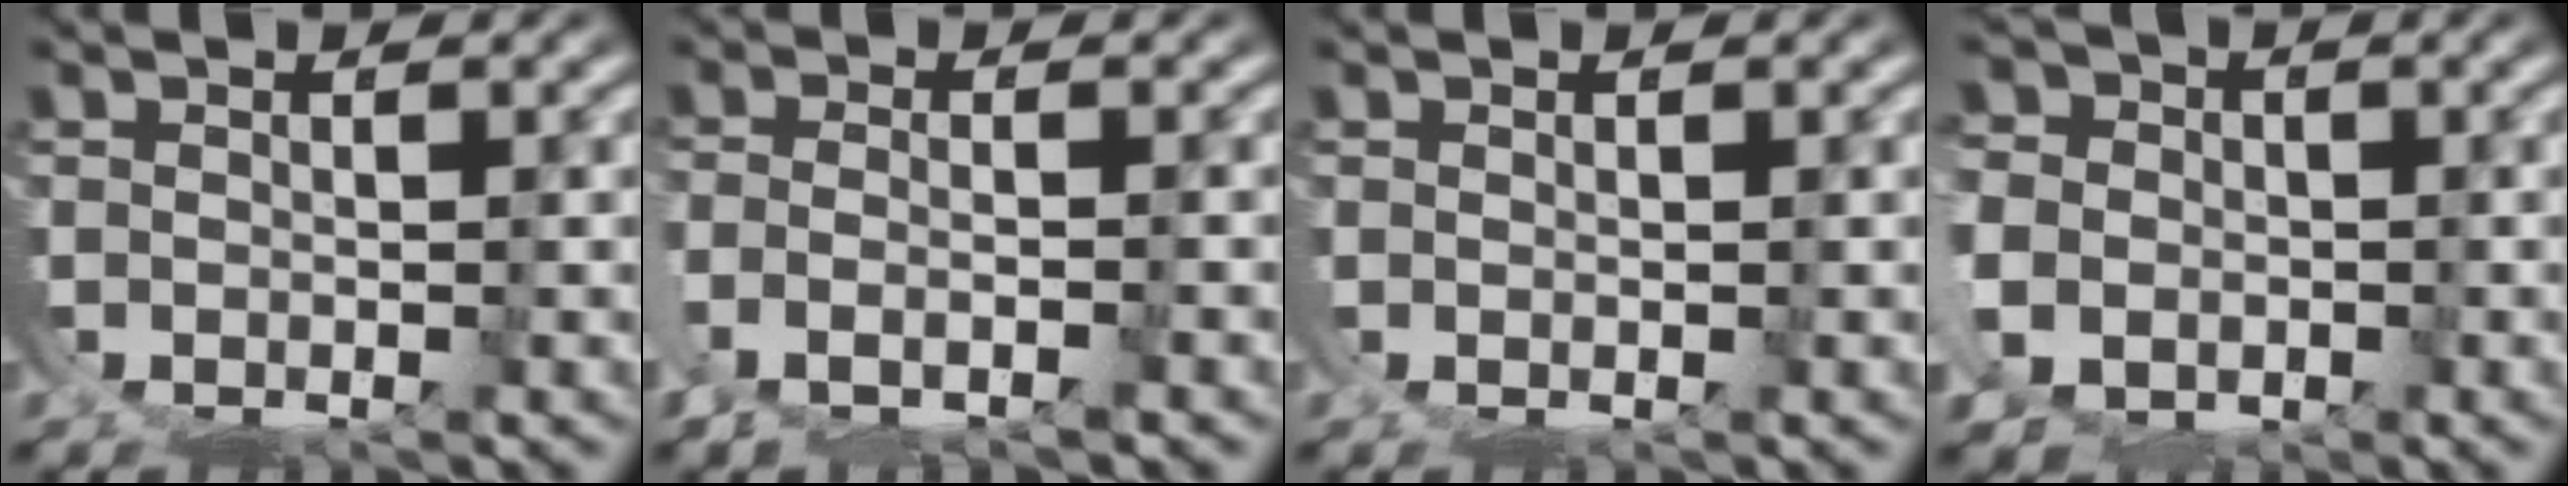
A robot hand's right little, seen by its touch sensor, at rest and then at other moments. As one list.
[{"total": 2.5, "force": [-1.2, 0.0, 2.2], "torque": [-0.047, -0.008, -0.014]}, {"total": 0.6, "force": [0.5, 0.1, 0.4], "torque": [-0.013, -0.004, 0.011]}, {"total": 6.4, "force": [0.1, 5.3, 3.5], "torque": [-0.074, -0.021, 0.004]}]